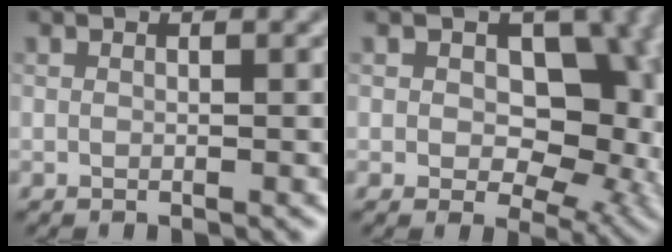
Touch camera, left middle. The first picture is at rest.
{"total": 10.5, "force": [1.6, 7.1, 7.6], "torque": [-0.073, -0.006, 0.026]}